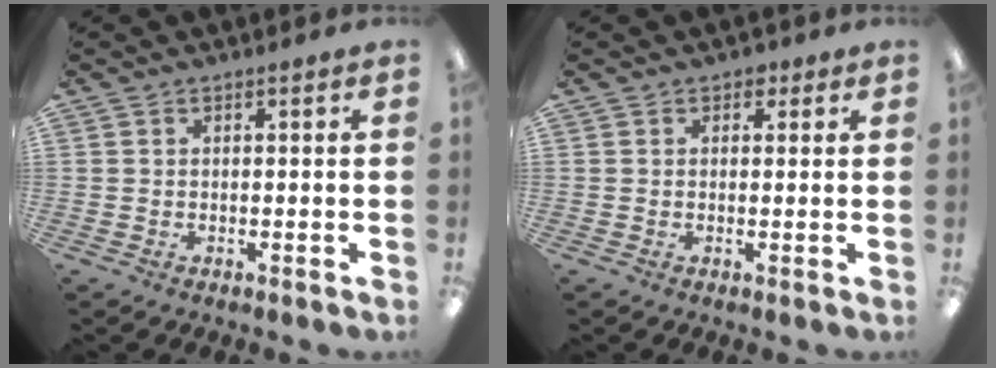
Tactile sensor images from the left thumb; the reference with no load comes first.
{"total": 1.6, "force": [0.8, 1.2, 0.7], "torque": [0.002, -0.003, 0.011]}